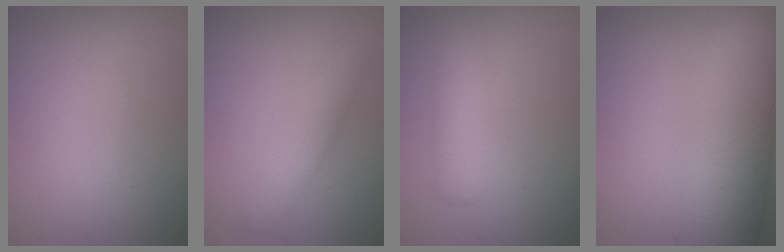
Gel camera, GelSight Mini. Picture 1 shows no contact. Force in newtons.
{"total": 2.3, "press": 2.3, "slide": 0.0}
{"total": 2.2, "press": 2.2, "slide": 0.0}
{"total": 10.4, "press": 10.4, "slide": 0.3}